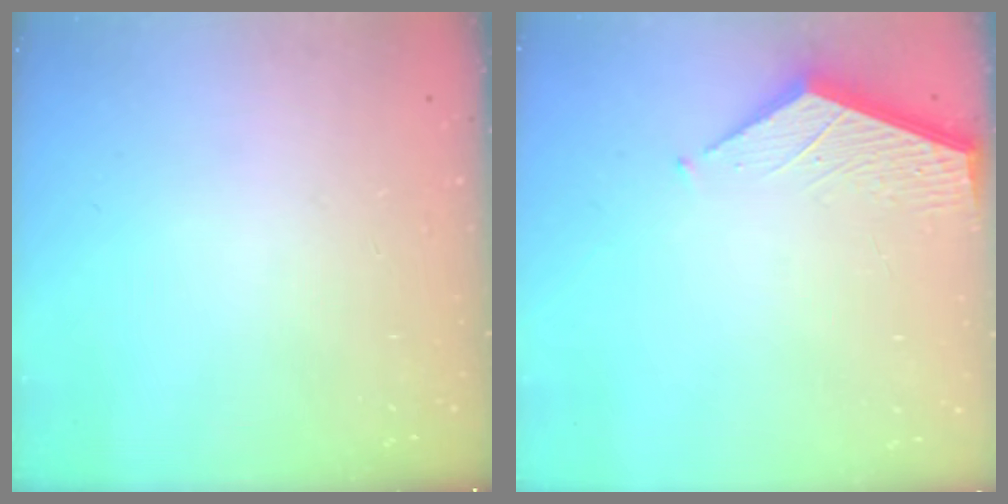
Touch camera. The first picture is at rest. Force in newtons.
{"total": 3.4, "press": 3.4, "slide": 0.4}